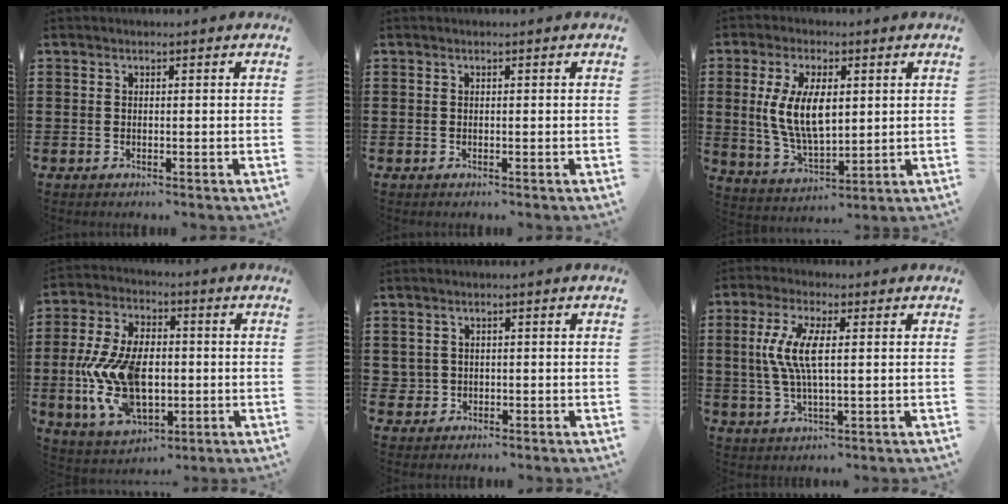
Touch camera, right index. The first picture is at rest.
{"total": 0.0}
{"total": 9.5, "force": [1.3, 4.7, 8.2], "torque": [-0.172, 0.003, 0.019]}
{"total": 14.0, "force": [-1.4, 8.2, 11.2], "torque": [-0.261, -0.006, -0.022]}
{"total": 1.4, "force": [-0.1, 1.4, 0.2], "torque": [-0.009, 0.007, -0.004]}
{"total": 7.2, "force": [0.8, 2.1, 6.9], "torque": [-0.160, -0.005, 0.003]}